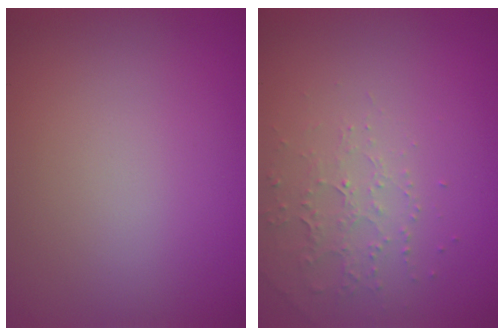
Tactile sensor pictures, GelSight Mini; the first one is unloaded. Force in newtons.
{"total": 2.2, "press": 2.1, "slide": 0.6}